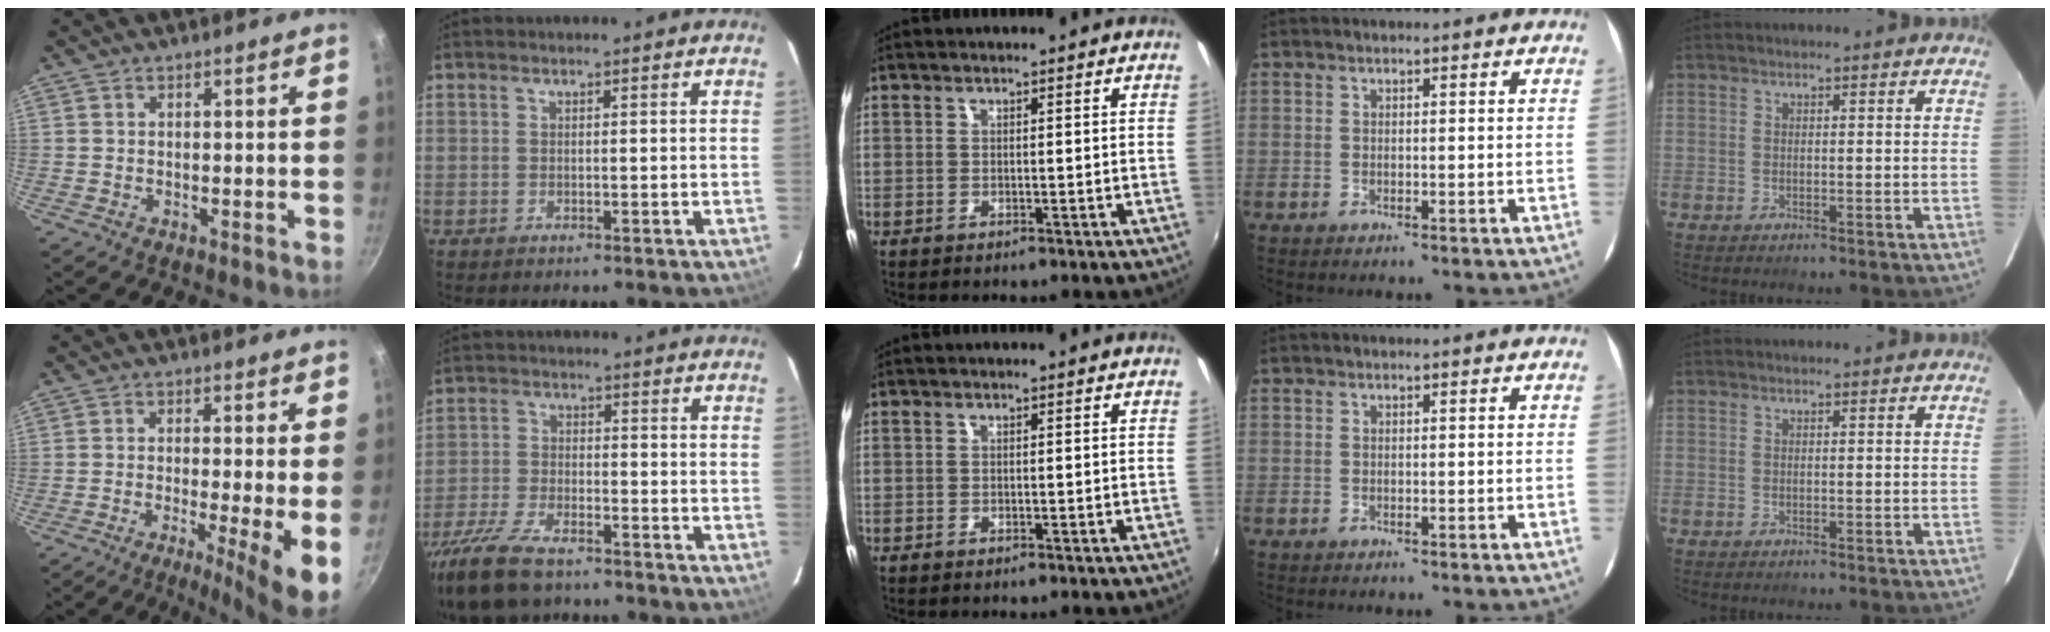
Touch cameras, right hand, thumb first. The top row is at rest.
{"thumb": {"total": 8.9, "force": [-1.9, 0.9, 8.7], "torque": [-0.132, -0.009, -0.030]}, "index": {"total": 14.9, "force": [-11.9, 5.2, 7.4], "torque": [-0.176, -0.028, -0.224]}}